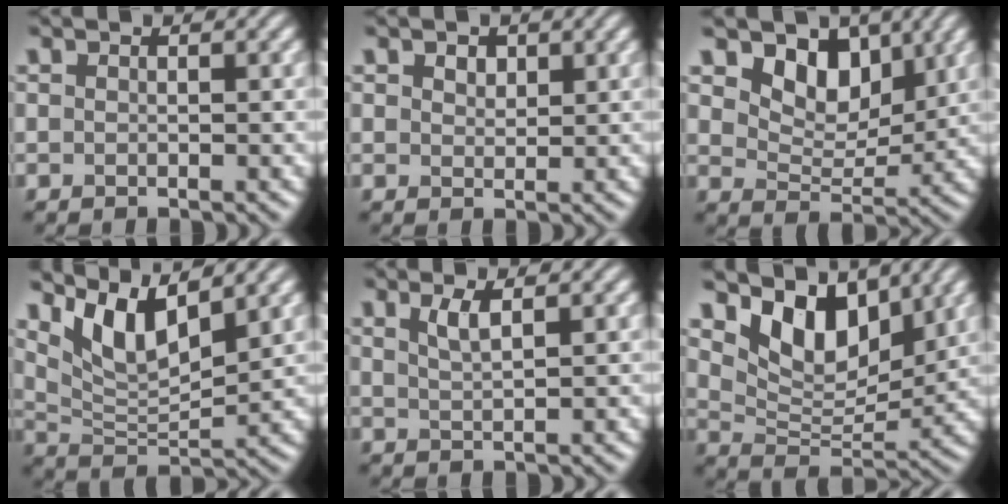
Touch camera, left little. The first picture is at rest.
{"total": 1.6, "force": [1.0, 1.0, 0.7], "torque": [-0.013, 0.001, 0.014]}
{"total": 5.4, "force": [3.2, 3.3, 2.9], "torque": [-0.055, -0.014, 0.048]}
{"total": 6.5, "force": [4.2, 2.1, 4.5], "torque": [-0.094, -0.006, 0.081]}
{"total": 1.9, "force": [1.0, 0.4, 1.5], "torque": [-0.031, 0.001, 0.019]}
{"total": 7.3, "force": [4.5, 3.8, 4.3], "torque": [-0.079, -0.011, 0.075]}